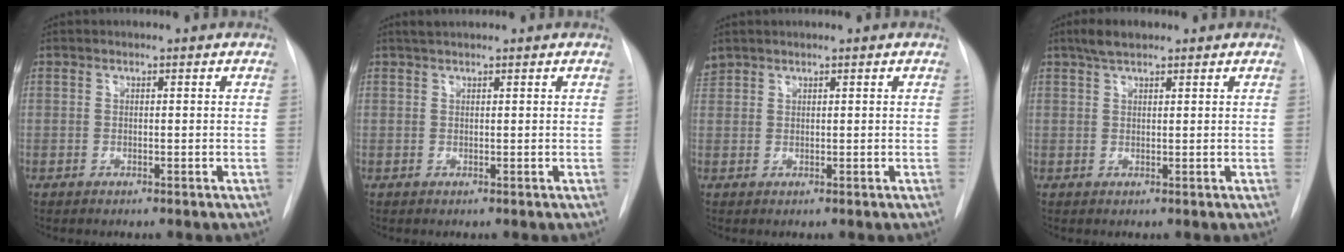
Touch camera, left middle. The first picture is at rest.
{"total": 1.3, "force": [1.2, 0.1, 0.6], "torque": [-0.014, 0.011, 0.024]}
{"total": 1.6, "force": [1.4, 0.6, 0.0], "torque": [-0.008, 0.016, 0.033]}
{"total": 3.2, "force": [2.3, 1.0, 1.9], "torque": [-0.041, 0.010, 0.043]}